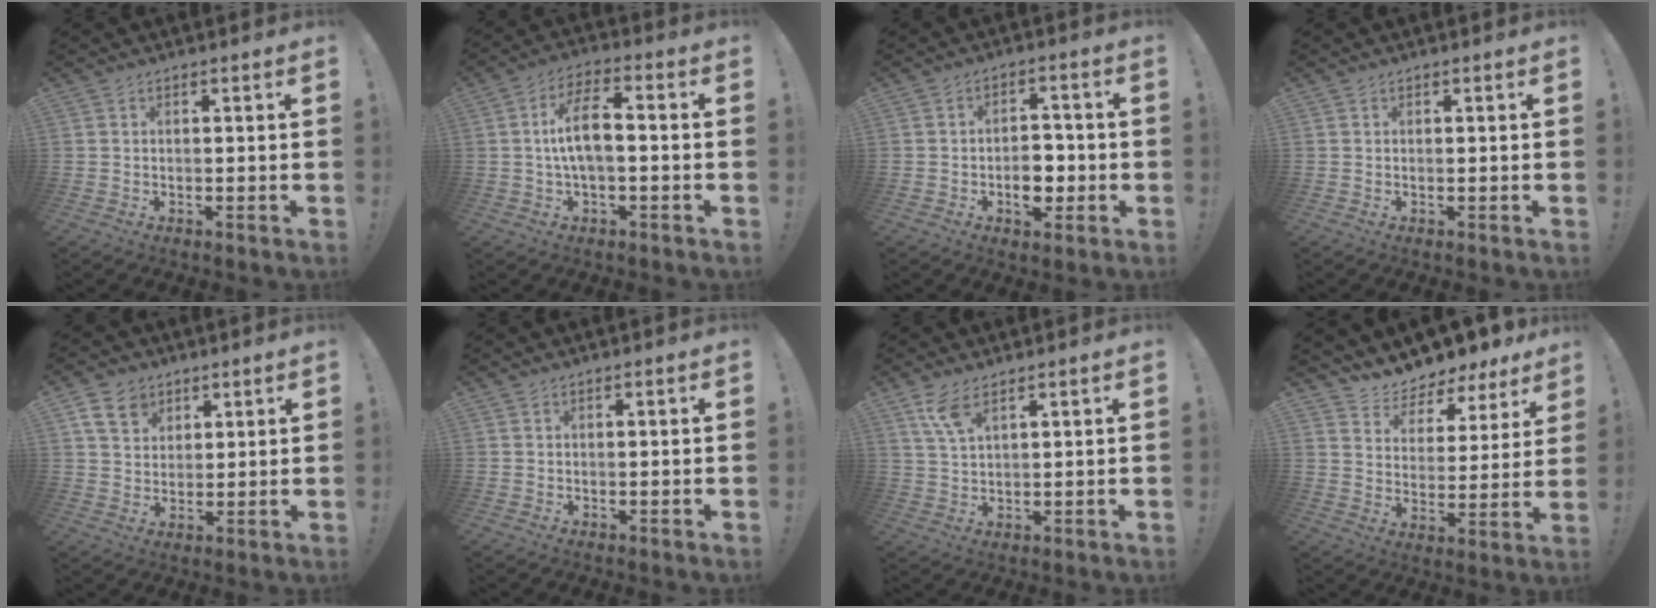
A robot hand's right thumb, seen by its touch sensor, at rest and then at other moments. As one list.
[{"total": 9.9, "force": [-0.4, 4.1, 9.0], "torque": [-0.163, 0.011, -0.006]}, {"total": 8.2, "force": [-2.4, 5.7, 5.4], "torque": [-0.077, 0.014, -0.041]}, {"total": 0.0}, {"total": 8.7, "force": [4.8, 6.3, 3.5], "torque": [-0.050, -0.022, 0.094]}, {"total": 0.0}, {"total": 6.2, "force": [3.9, 1.8, 4.5], "torque": [-0.089, -0.012, 0.070]}, {"total": 7.5, "force": [7.1, 2.5, 0.6], "torque": [-0.019, -0.078, 0.126]}]